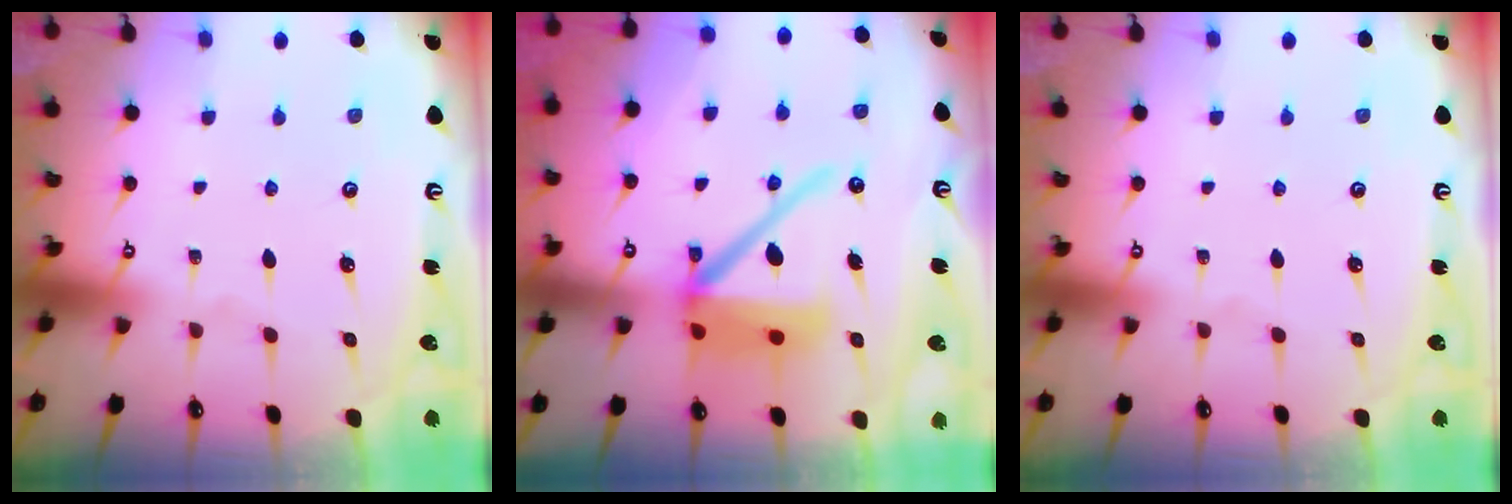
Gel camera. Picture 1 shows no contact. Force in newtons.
{"total": 15.9, "press": 15.7, "slide": 2.0}
{"total": 0.0}